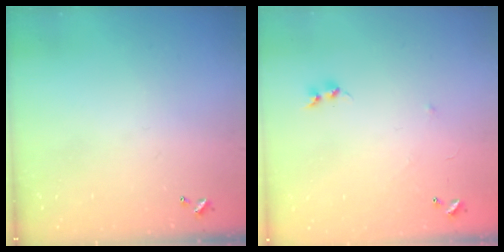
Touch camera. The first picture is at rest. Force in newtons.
{"total": 7.7, "press": 7.7, "slide": 0.5}